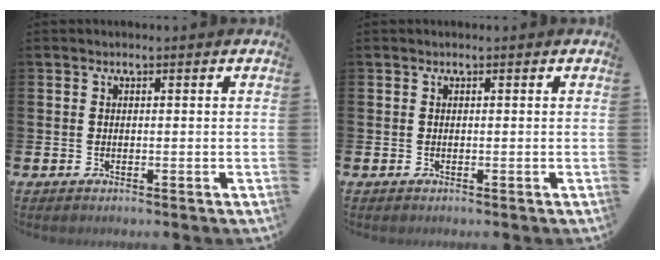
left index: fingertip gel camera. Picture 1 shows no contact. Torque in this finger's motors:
{"motor_torque": [0.00, 0.00, 0.04, -0.01]}